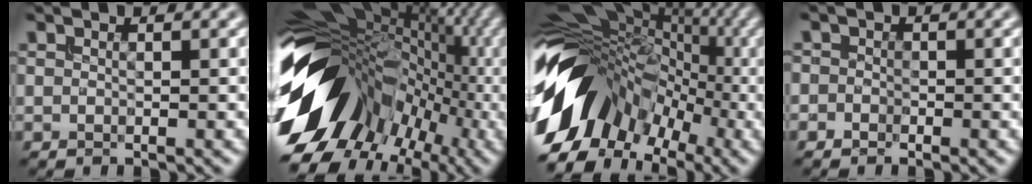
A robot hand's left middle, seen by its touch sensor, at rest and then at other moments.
{"total": 15.6, "force": [-1.7, 11.7, 10.2], "torque": [-0.180, 0.027, -0.025]}
{"total": 14.3, "force": [-3.8, 10.9, 8.4], "torque": [-0.165, 0.014, -0.075]}
{"total": 1.0, "force": [-0.6, 0.7, -0.2], "torque": [0.010, -0.004, -0.011]}